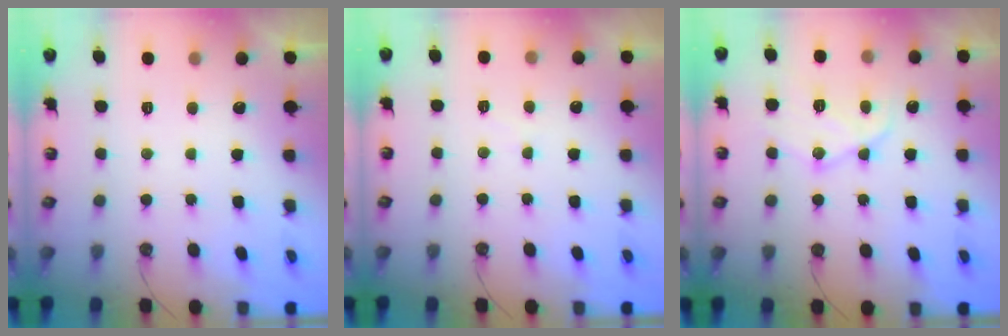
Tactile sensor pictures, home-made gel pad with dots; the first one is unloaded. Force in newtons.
{"total": 3.3, "press": 3.2, "slide": 0.6}
{"total": 12.7, "press": 12.6, "slide": 0.9}